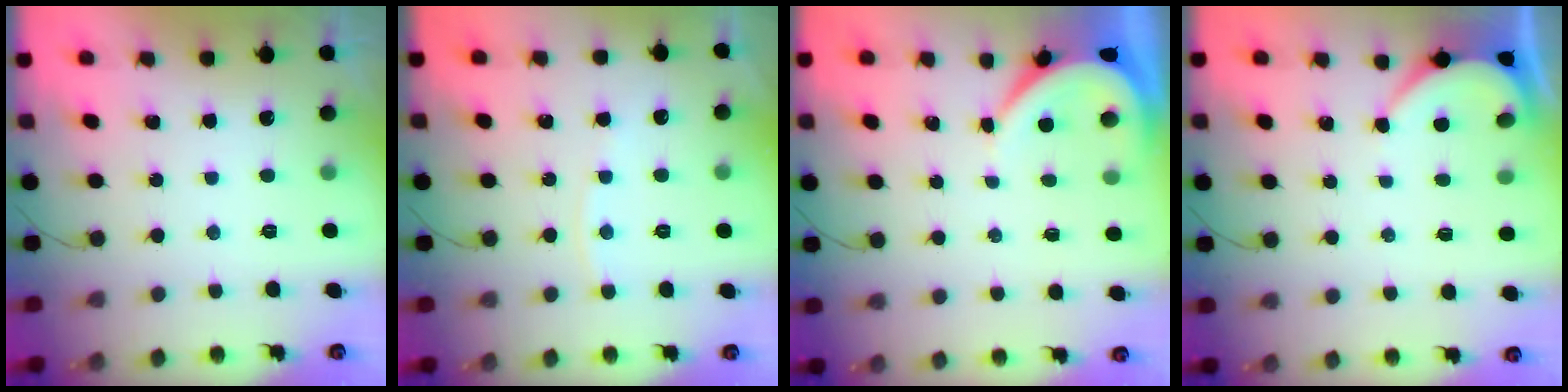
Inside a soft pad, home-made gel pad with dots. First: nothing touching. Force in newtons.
{"total": 3.2, "press": 3.1, "slide": 0.4}
{"total": 3.7, "press": 3.7, "slide": 0.4}
{"total": 2.3, "press": 2.3, "slide": 0.2}